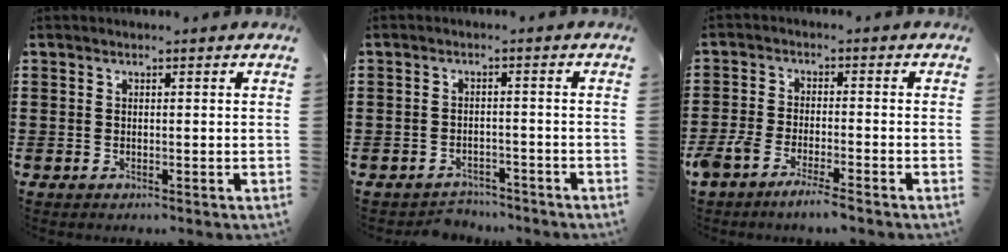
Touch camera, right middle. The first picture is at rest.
{"total": 2.6, "force": [-2.5, 0.6, -0.2], "torque": [-0.005, 0.000, -0.057]}
{"total": 4.2, "force": [-3.6, 0.3, 2.2], "torque": [-0.059, -0.009, -0.073]}